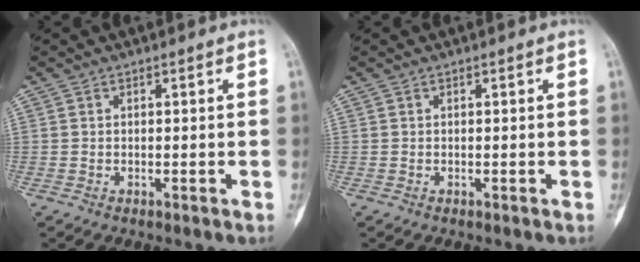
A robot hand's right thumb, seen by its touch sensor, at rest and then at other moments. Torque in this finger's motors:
{"motor_torque": [0.00, 0.00, 0.03, -0.02, 0.00]}